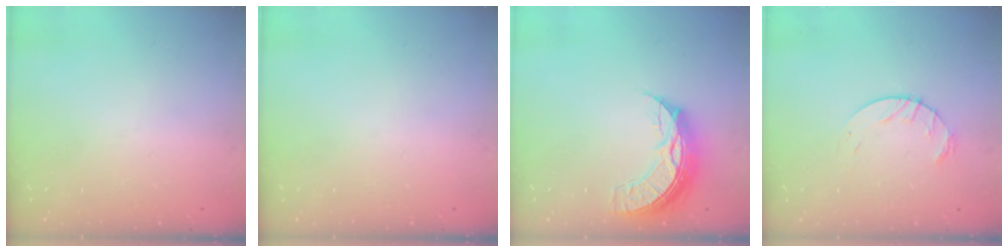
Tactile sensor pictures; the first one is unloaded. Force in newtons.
{"total": 0.0}
{"total": 10.5, "press": 10.5, "slide": 0.8}
{"total": 4.6, "press": 4.5, "slide": 0.6}